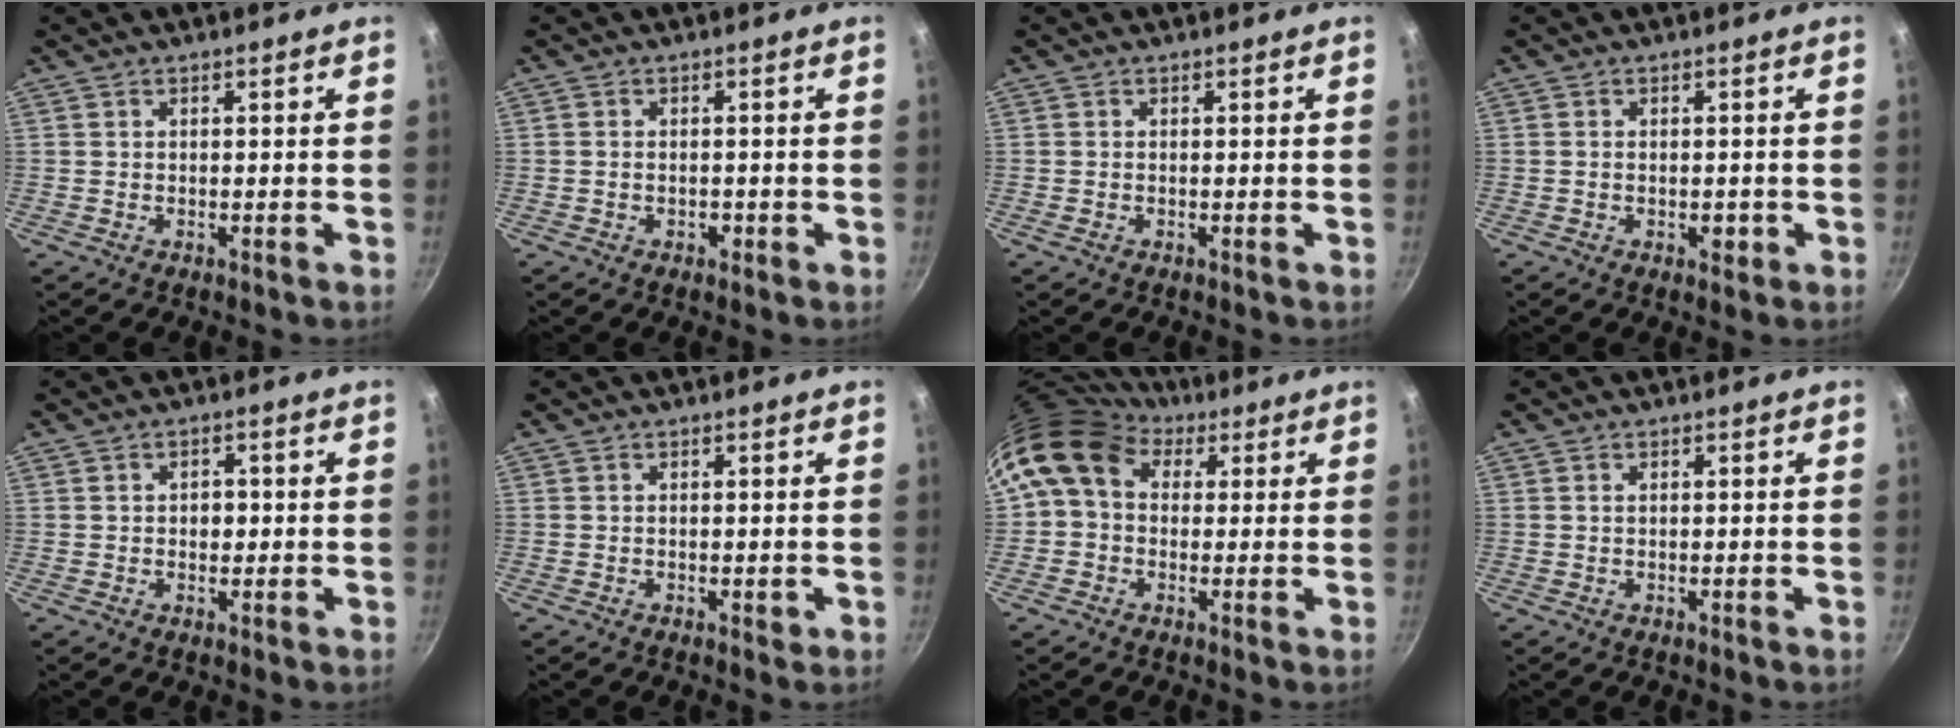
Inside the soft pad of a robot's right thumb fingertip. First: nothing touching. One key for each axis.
{"total": 1.4, "fx": -0.5, "fy": 1.0, "fz": 0.9, "tx": -0.013, "ty": 0.004, "tz": -0.007}
{"total": 0.0}
{"total": 2.1, "fx": -0.6, "fy": 1.3, "fz": 1.6, "tx": -0.021, "ty": 0.001, "tz": -0.009}
{"total": 2.5, "fx": 0.0, "fy": 1.9, "fz": 1.6, "tx": -0.012, "ty": 0.004, "tz": -0.001}
{"total": 0.9, "fx": -0.1, "fy": 0.5, "fz": 0.7, "tx": -0.008, "ty": 0.000, "tz": -0.001}
{"total": 11.0, "fx": 3.8, "fy": 8.5, "fz": 5.9, "tx": -0.083, "ty": 0.009, "tz": 0.045}
{"total": 0.7, "fx": 0.2, "fy": 0.5, "fz": 0.5, "tx": -0.009, "ty": 0.002, "tz": 0.004}